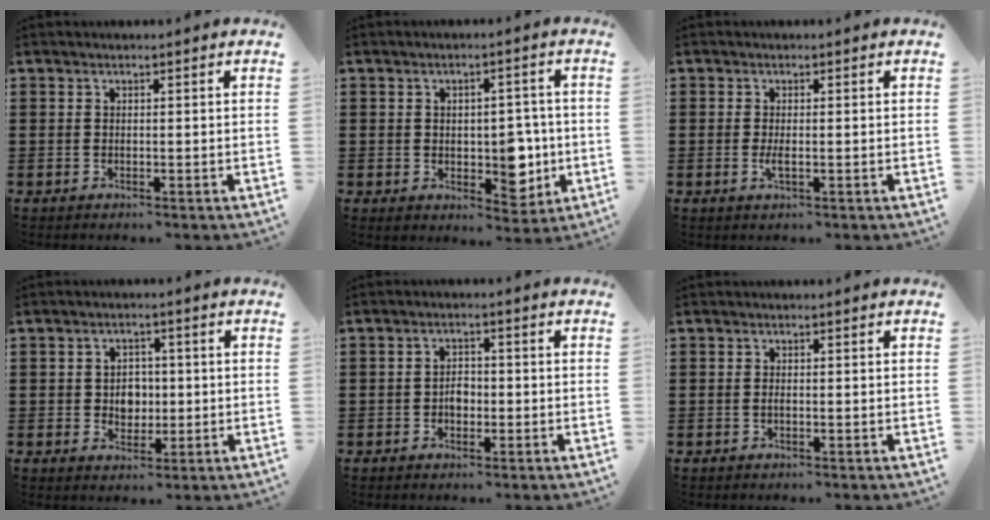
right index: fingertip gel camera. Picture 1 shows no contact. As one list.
[{"total": 6.7, "force": [-0.5, 4.5, 4.9], "torque": [-0.057, 0.001, -0.010]}, {"total": 1.8, "force": [-0.4, 0.3, 1.7], "torque": [-0.039, -0.006, -0.008]}, {"total": 3.5, "force": [-0.1, 2.9, 1.9], "torque": [-0.037, 0.005, -0.007]}, {"total": 2.3, "force": [-0.6, 1.5, 1.7], "torque": [-0.032, 0.004, -0.011]}, {"total": 0.5, "force": [-0.2, 0.1, 0.5], "torque": [-0.009, -0.002, -0.002]}]